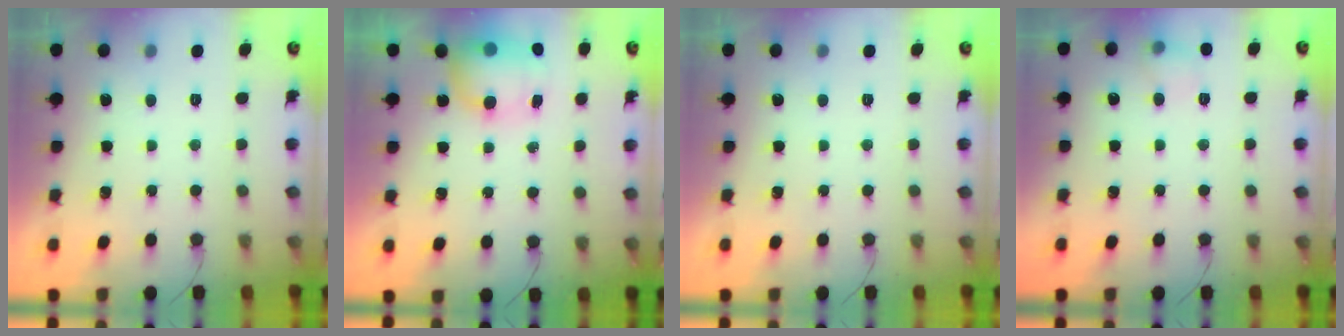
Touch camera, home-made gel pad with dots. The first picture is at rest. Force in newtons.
{"total": 8.3, "press": 8.1, "slide": 1.8}
{"total": 0.0}
{"total": 6.2, "press": 6.0, "slide": 1.6}